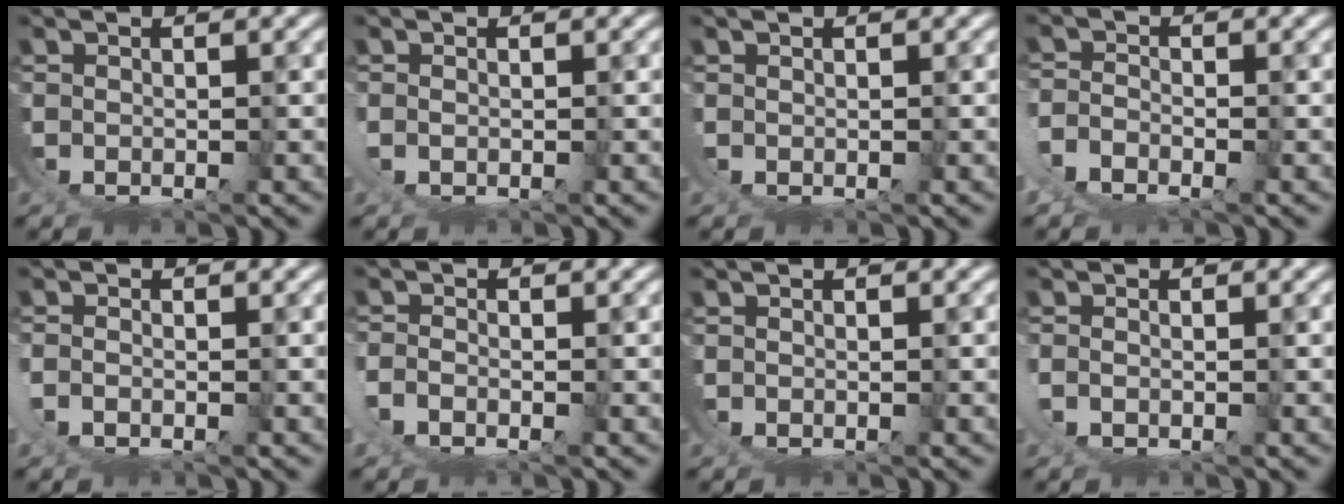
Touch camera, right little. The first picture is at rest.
{"total": 0.9, "force": [0.3, -0.4, 0.8], "torque": [-0.026, -0.008, 0.011]}
{"total": 0.7, "force": [0.6, -0.2, 0.2], "torque": [-0.003, 0.000, 0.013]}
{"total": 1.9, "force": [-1.1, 0.8, 1.4], "torque": [-0.030, -0.002, -0.023]}
{"total": 1.0, "force": [-0.2, -0.2, 0.9], "torque": [-0.027, -0.004, -0.003]}
{"total": 1.4, "force": [-0.6, 0.0, 1.3], "torque": [-0.031, -0.005, -0.010]}
{"total": 0.0}
{"total": 1.0, "force": [0.0, -0.4, 0.9], "torque": [-0.029, -0.007, 0.005]}